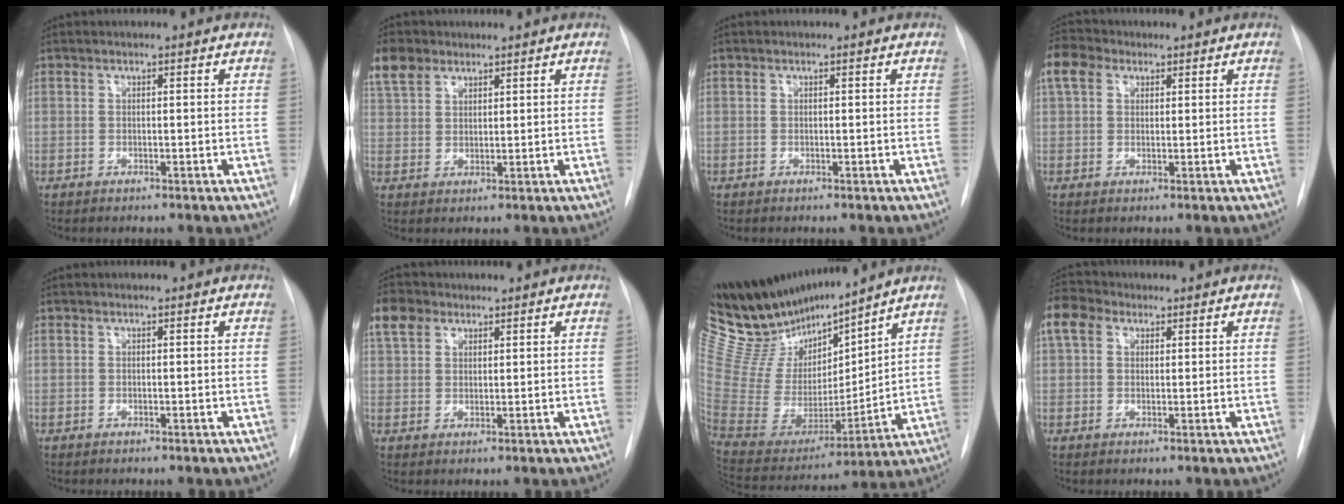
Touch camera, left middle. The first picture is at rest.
{"total": 5.5, "force": [3.9, 3.4, 2.0], "torque": [-0.047, 0.015, 0.084]}
{"total": 0.0}
{"total": 5.7, "force": [2.8, 4.1, 3.0], "torque": [-0.074, 0.031, 0.054]}
{"total": 0.0}
{"total": 4.9, "force": [3.0, 3.4, 2.0], "torque": [-0.050, 0.017, 0.060]}
{"total": 22.2, "force": [19.4, 4.4, 9.8], "torque": [-0.180, -0.009, 0.364]}
{"total": 7.9, "force": [3.8, 5.6, 4.0], "torque": [-0.098, 0.039, 0.073]}